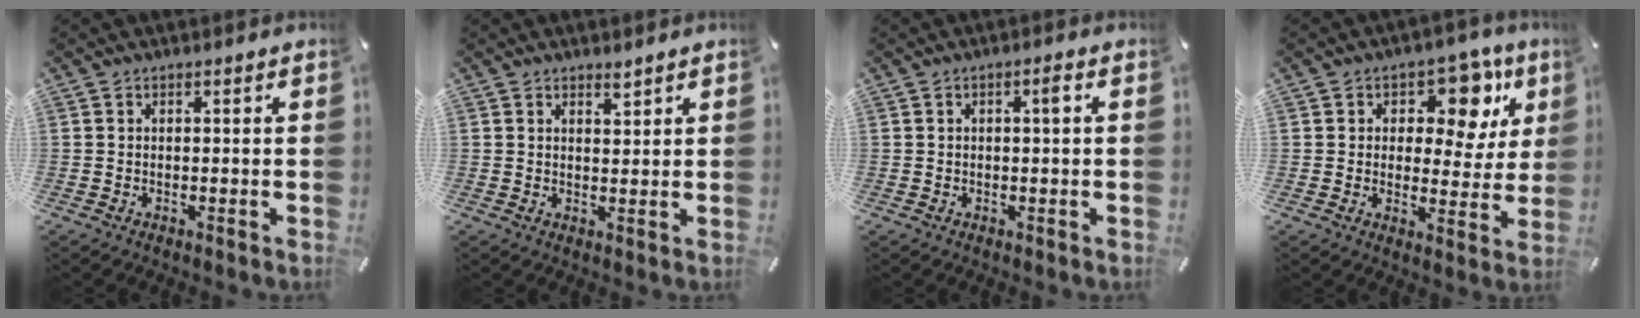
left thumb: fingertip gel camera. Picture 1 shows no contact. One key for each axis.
{"total": 2.1, "fx": 1.8, "fy": 0.8, "fz": 0.6, "tx": 0.003, "ty": -0.014, "tz": 0.031}
{"total": 2.1, "fx": 0.4, "fy": 0.4, "fz": 2.1, "tx": -0.039, "ty": 0.005, "tz": 0.004}
{"total": 12.0, "fx": 6.1, "fy": 7.5, "fz": 7.2, "tx": -0.092, "ty": -0.037, "tz": 0.103}